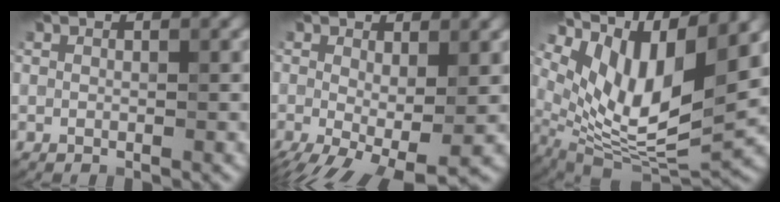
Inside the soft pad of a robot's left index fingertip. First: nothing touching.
{"total": 7.5, "force": [-2.1, 3.1, 6.5], "torque": [-0.126, -0.023, -0.024]}
{"total": 11.2, "force": [5.0, 4.2, 9.1], "torque": [-0.174, -0.007, 0.102]}